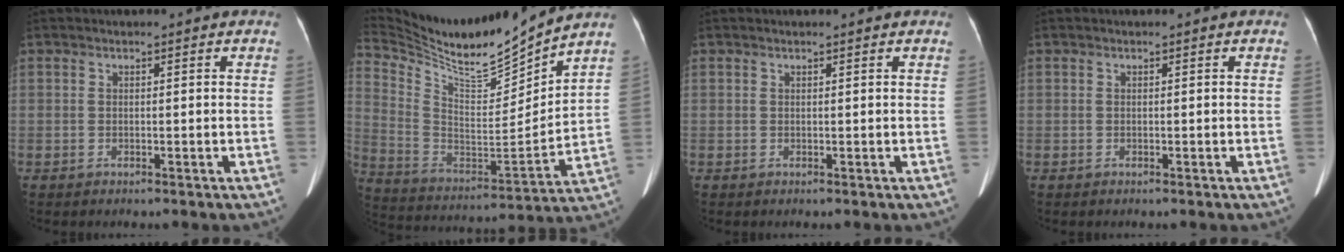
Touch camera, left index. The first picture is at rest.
{"total": 19.1, "force": [17.7, 0.4, 7.3], "torque": [-0.155, -0.036, 0.313]}
{"total": 1.2, "force": [1.1, 0.0, 0.5], "torque": [-0.011, 0.015, 0.017]}
{"total": 0.0}